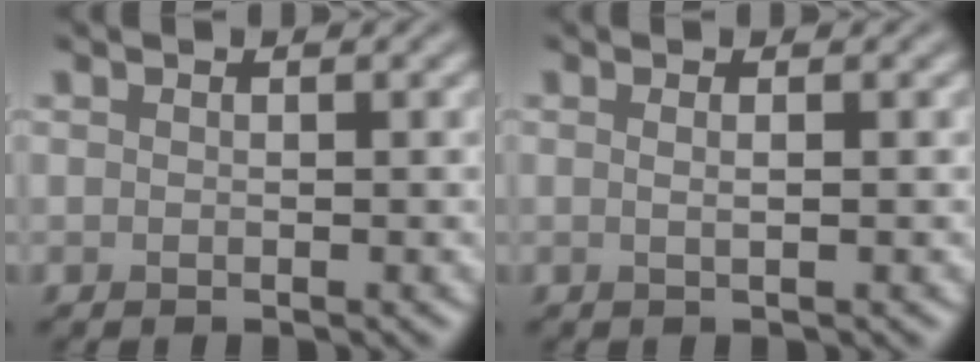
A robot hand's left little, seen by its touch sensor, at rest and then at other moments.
{"total": 1.3, "force": [0.1, 0.6, 1.1], "torque": [-0.009, 0.003, -0.014]}